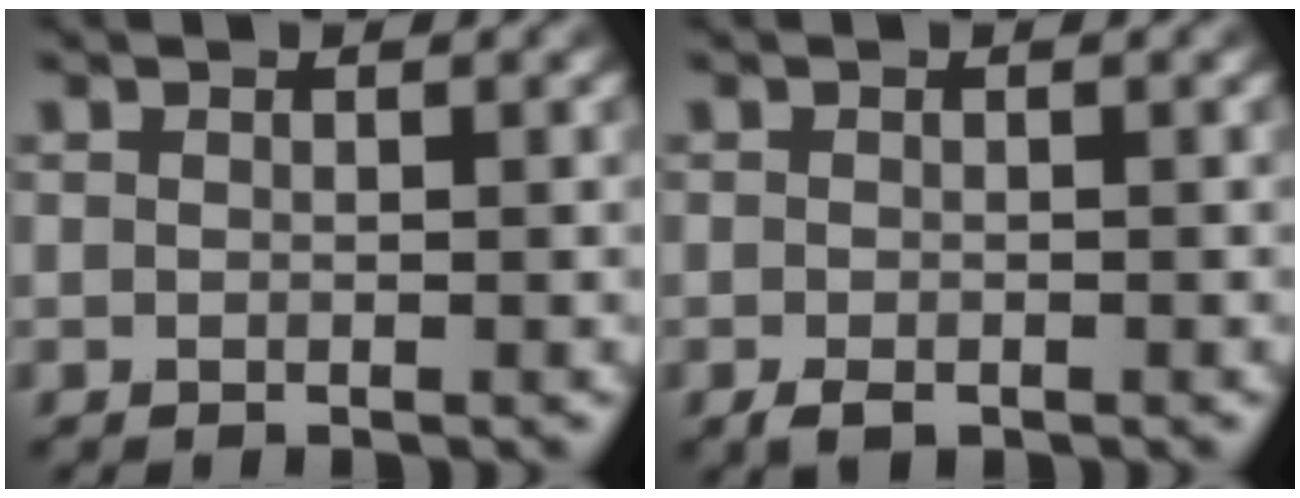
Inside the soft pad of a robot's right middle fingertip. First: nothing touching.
{"total": 1.4, "force": [-0.9, 0.7, 0.9], "torque": [-0.017, -0.004, -0.016]}